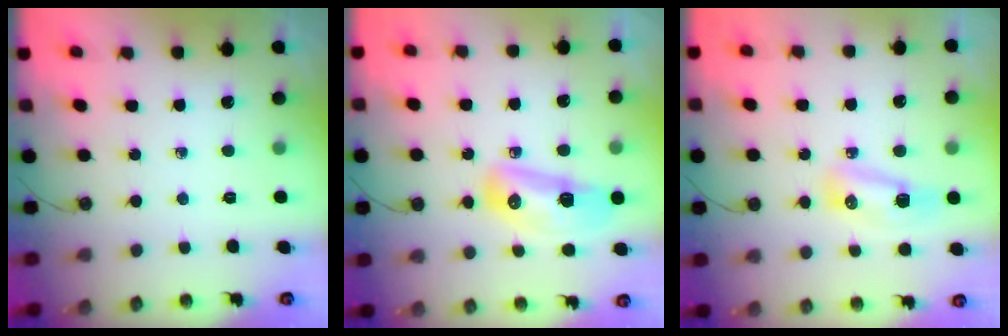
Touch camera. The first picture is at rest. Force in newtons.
{"total": 18.3, "press": 14.2, "slide": 11.6}
{"total": 8.8, "press": 8.4, "slide": 2.8}